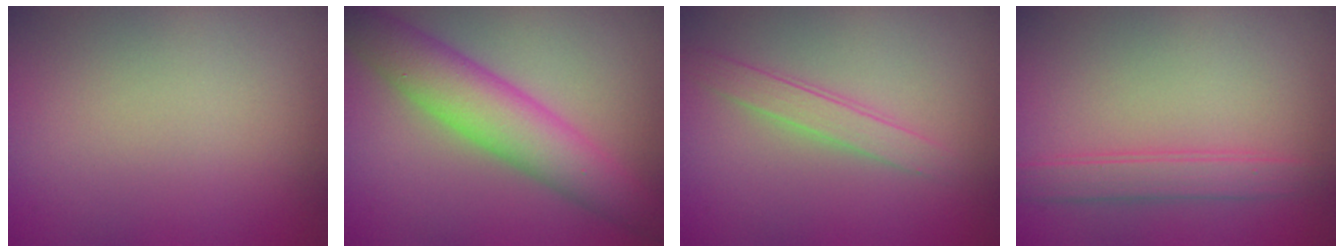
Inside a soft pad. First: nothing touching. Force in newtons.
{"total": 6.3, "press": 6.3, "slide": 0.1}
{"total": 2.0, "press": 2.0, "slide": 0.1}
{"total": 2.6, "press": 2.6, "slide": 0.0}